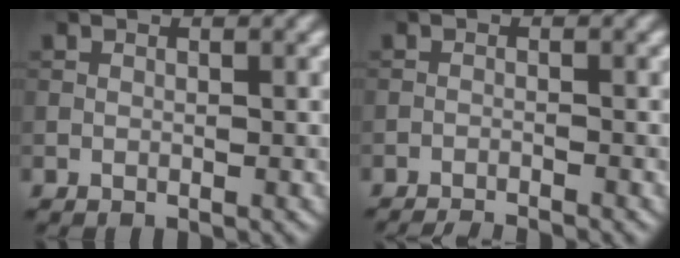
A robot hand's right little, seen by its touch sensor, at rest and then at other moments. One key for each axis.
{"total": 3.2, "fx": -2.9, "fy": 0.4, "fz": 1.1, "tx": -0.019, "ty": -0.007, "tz": -0.050}